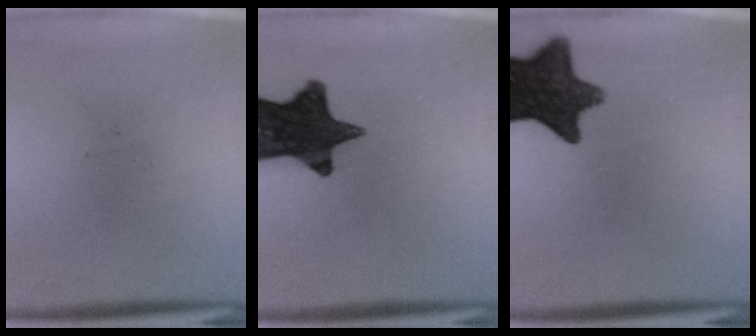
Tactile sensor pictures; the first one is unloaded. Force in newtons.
{"total": 15.5}
{"total": 12.8}